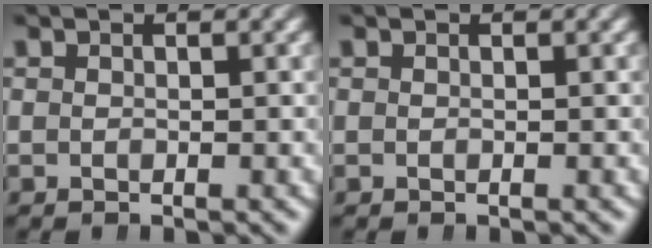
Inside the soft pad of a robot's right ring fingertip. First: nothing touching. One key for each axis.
{"total": 0.0}